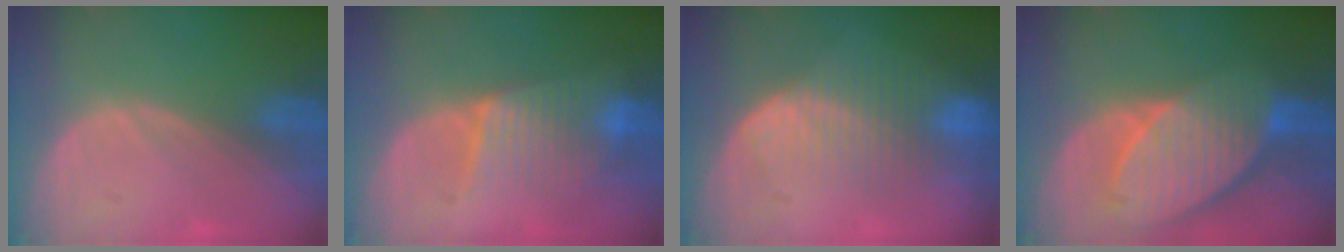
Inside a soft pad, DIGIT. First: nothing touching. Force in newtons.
{"total": 6.4, "press": 6.3, "slide": 0.7}
{"total": 8.0, "press": 7.5, "slide": 2.7}
{"total": 10.5, "press": 9.1, "slide": 5.1}